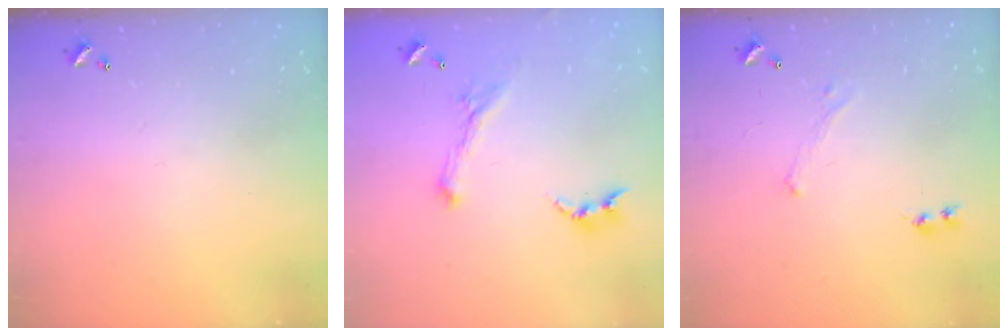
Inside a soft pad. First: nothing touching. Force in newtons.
{"total": 0.0}
{"total": 0.0}